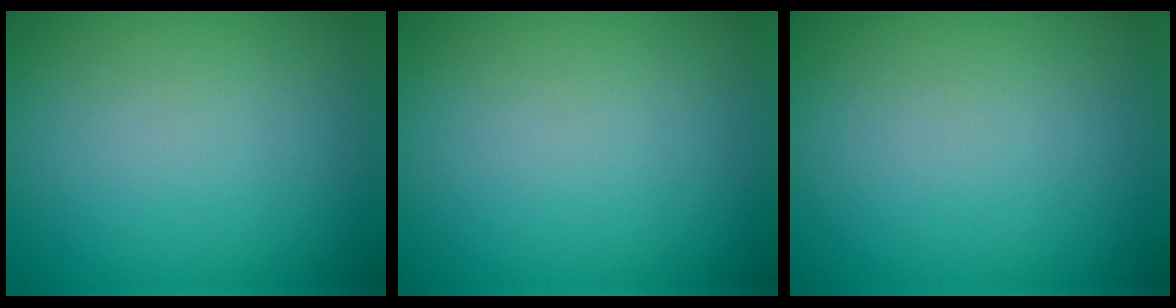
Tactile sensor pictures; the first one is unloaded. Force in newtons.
{"total": 0.0}
{"total": 0.0}